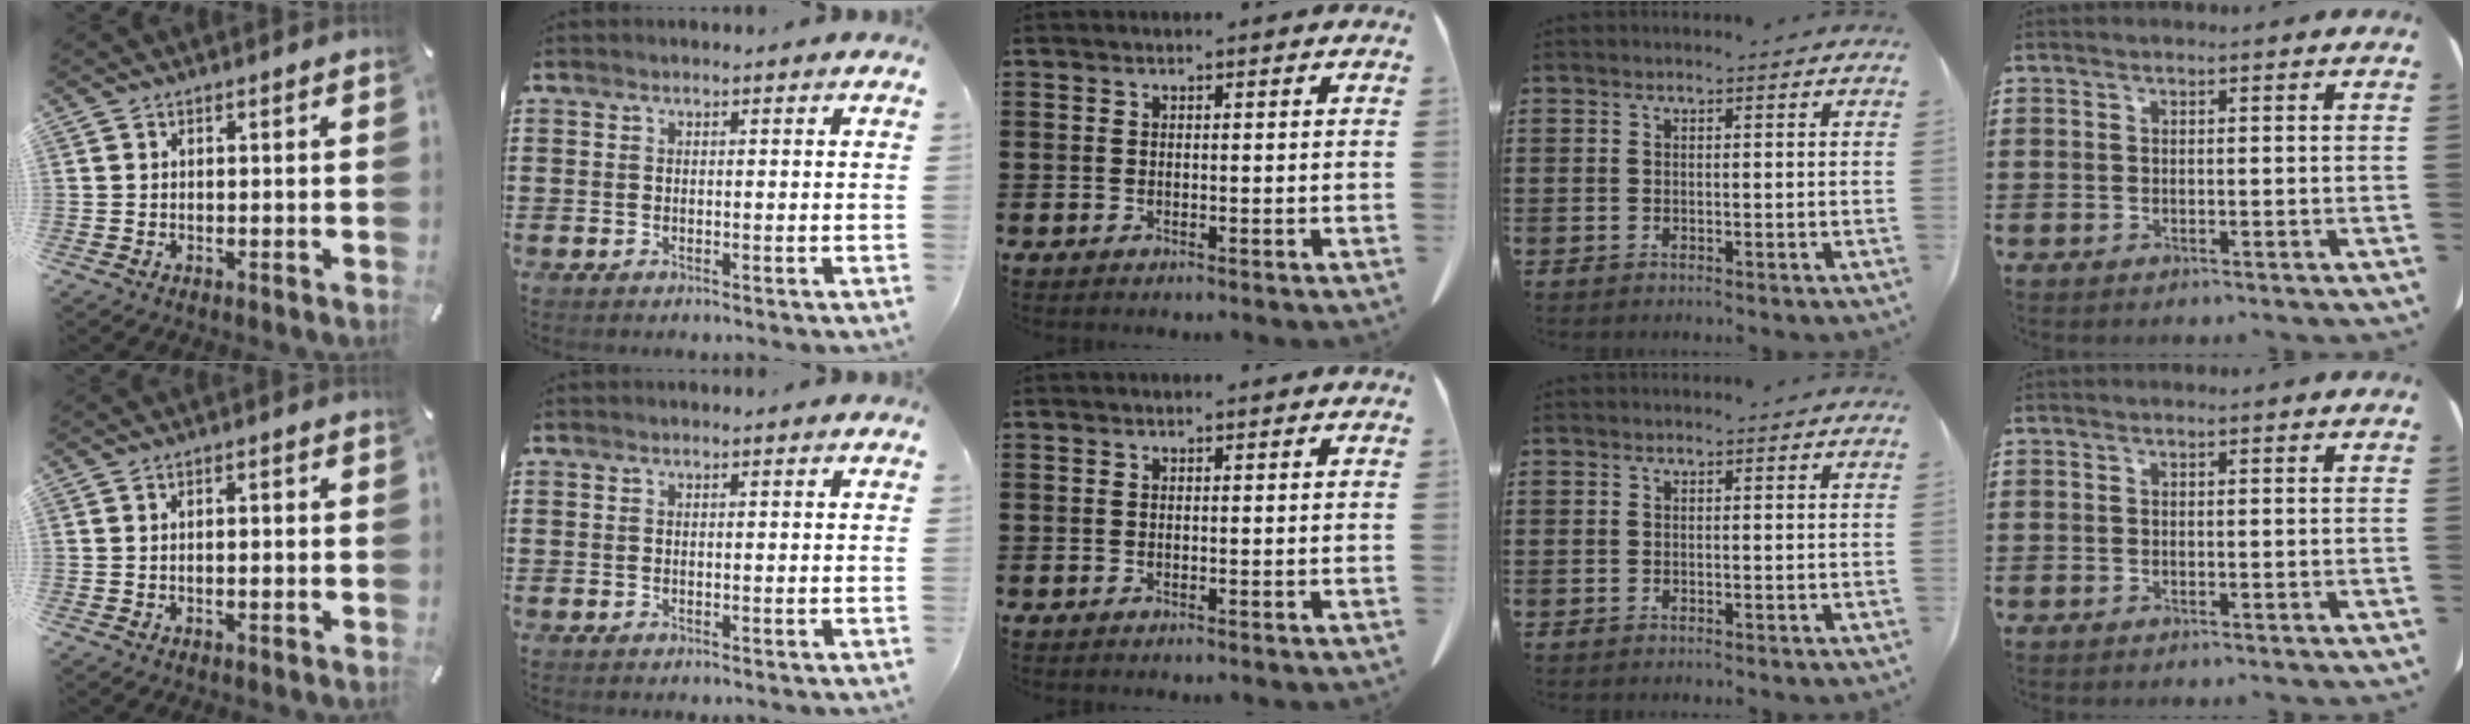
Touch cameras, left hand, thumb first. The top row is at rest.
{"thumb": {"total": 1.4, "force": [-0.4, 0.6, 1.2], "torque": [-0.024, 0.002, -0.008]}}